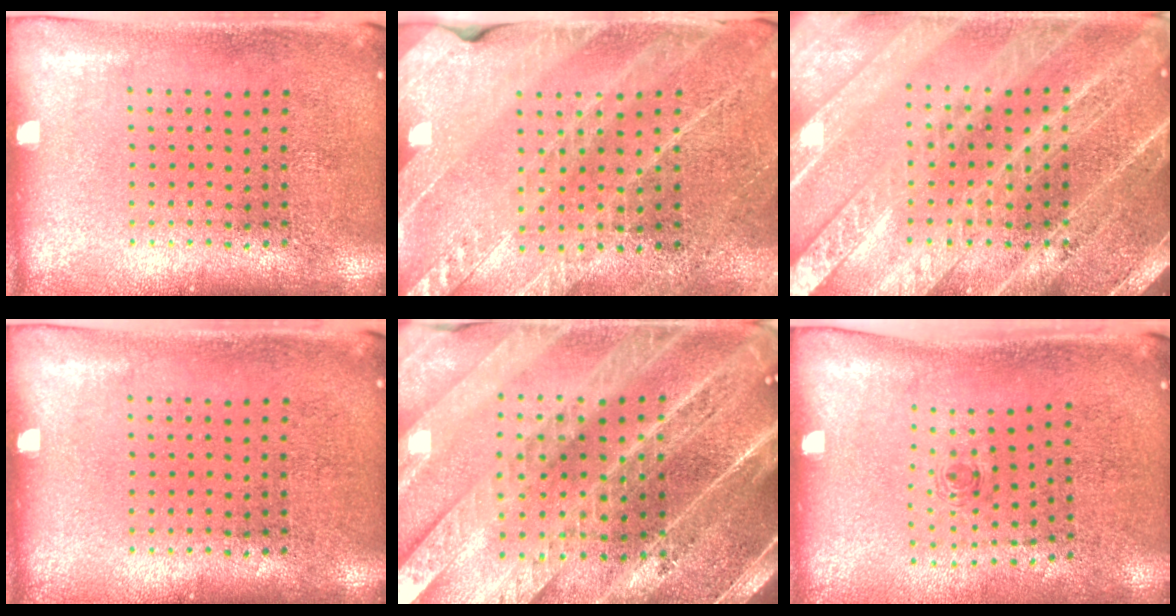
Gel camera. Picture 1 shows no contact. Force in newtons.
{"total": 2.6, "press": 2.5, "slide": 0.4}
{"total": 4.0, "press": 3.9, "slide": 0.6}
{"total": 0.0}
{"total": 5.1, "press": 4.4, "slide": 2.6}
{"total": 0.7, "press": 0.3, "slide": 0.6}